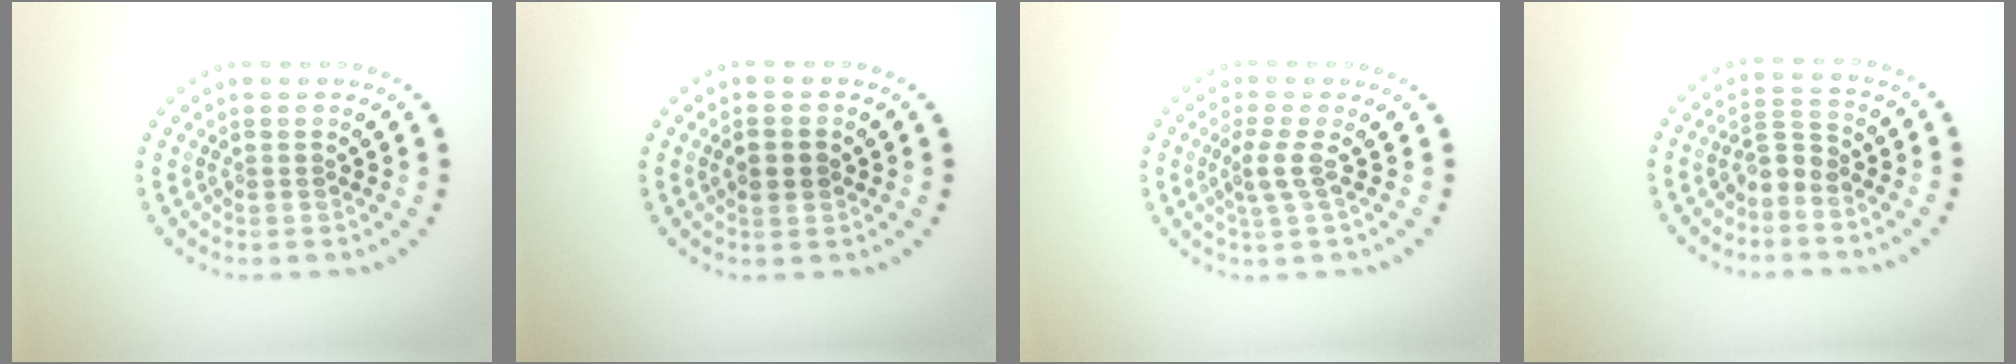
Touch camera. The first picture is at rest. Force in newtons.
{"total": 2.4, "press": 2.4, "slide": 0.1}
{"total": 2.0, "press": 1.3, "slide": 1.5}
{"total": 2.0, "press": 1.4, "slide": 1.4}